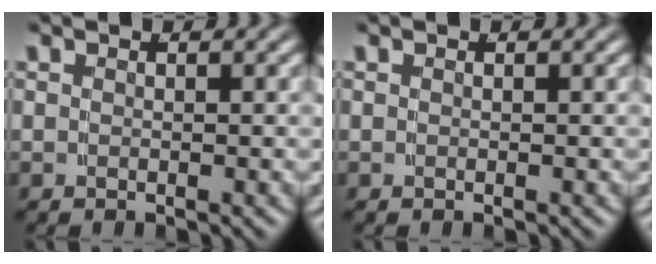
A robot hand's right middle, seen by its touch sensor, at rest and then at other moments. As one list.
[{"total": 0.0}]